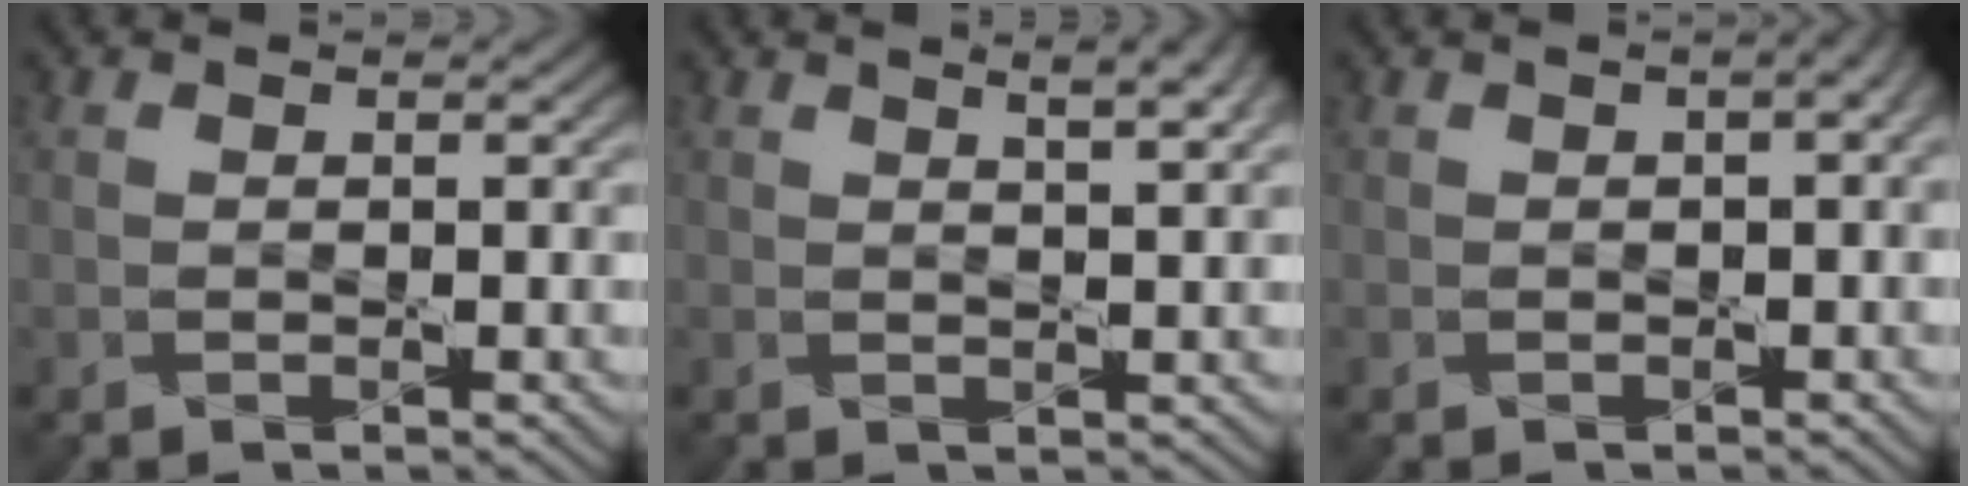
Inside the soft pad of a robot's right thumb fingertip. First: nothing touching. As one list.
[{"total": 4.7, "force": [2.7, 1.3, 3.7], "torque": [-0.046, 0.010, 0.025]}, {"total": 3.2, "force": [0.6, 1.3, 2.9], "torque": [-0.036, 0.004, 0.011]}]